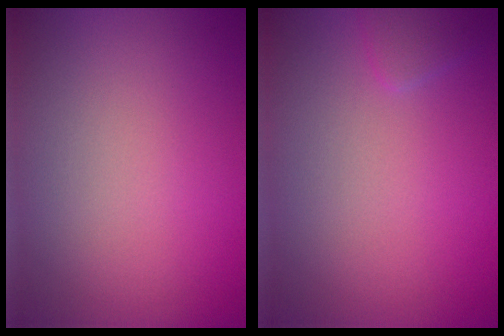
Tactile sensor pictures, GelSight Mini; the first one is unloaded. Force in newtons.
{"total": 1.0, "press": 1.0, "slide": 0.0}